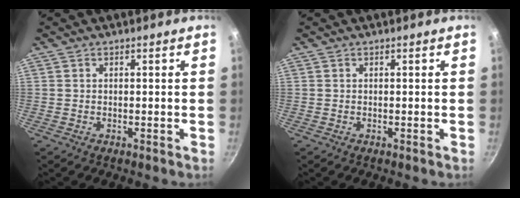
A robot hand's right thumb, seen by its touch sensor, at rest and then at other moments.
{"total": 0.0}